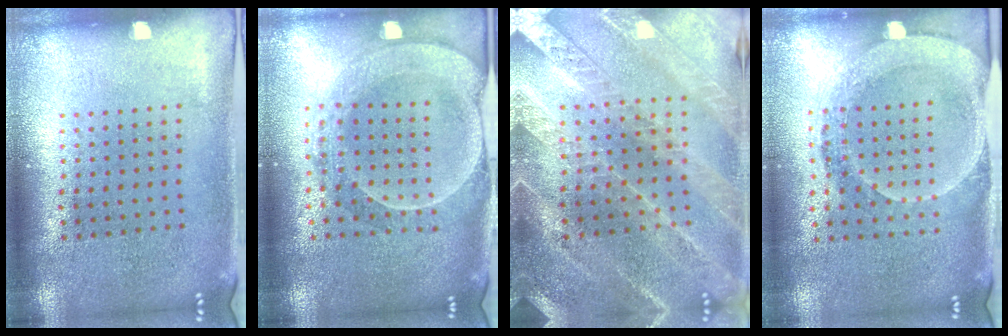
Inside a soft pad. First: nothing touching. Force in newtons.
{"total": 2.3, "press": 2.1, "slide": 0.9}
{"total": 2.4, "press": 2.4, "slide": 0.4}
{"total": 1.8, "press": 1.6, "slide": 0.7}